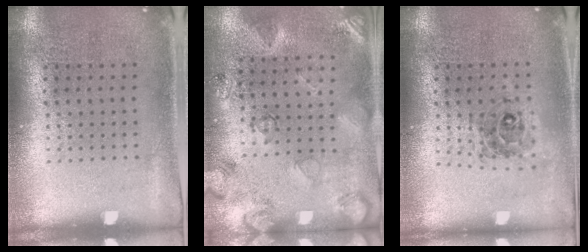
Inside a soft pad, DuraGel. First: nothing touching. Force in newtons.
{"total": 2.6, "press": 1.7, "slide": 1.9}
{"total": 0.7, "press": 0.7, "slide": 0.2}